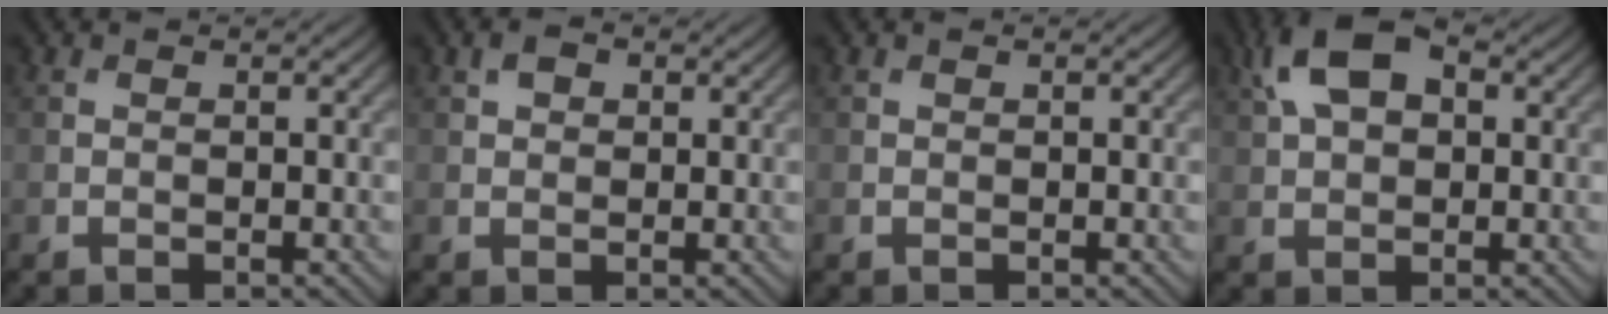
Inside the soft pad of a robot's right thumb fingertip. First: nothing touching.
{"total": 1.9, "force": [0.9, 1.3, 1.0], "torque": [-0.021, 0.004, 0.014]}
{"total": 0.0}
{"total": 8.6, "force": [3.2, 4.8, 6.3], "torque": [-0.136, 0.023, 0.051]}